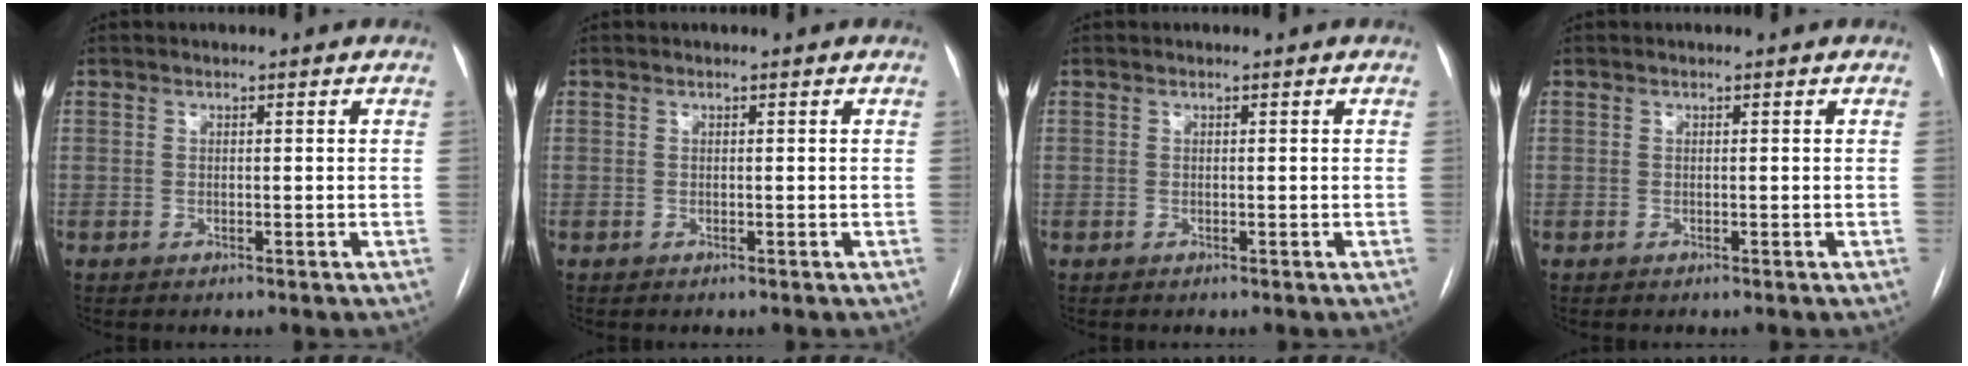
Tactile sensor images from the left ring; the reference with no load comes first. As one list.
[{"total": 0.0}, {"total": 0.0}, {"total": 0.0}]